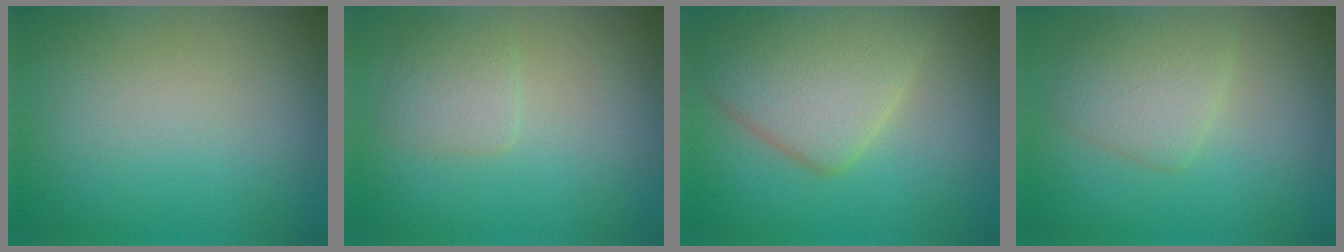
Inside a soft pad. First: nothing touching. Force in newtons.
{"total": 1.8, "press": 1.8, "slide": 0.1}
{"total": 6.6, "press": 6.6, "slide": 0.3}
{"total": 3.0, "press": 3.0, "slide": 0.1}